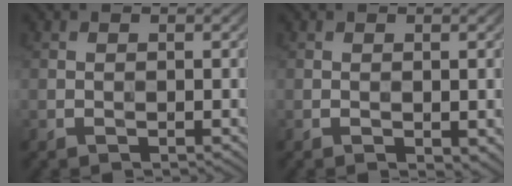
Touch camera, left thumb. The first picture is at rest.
{"total": 1.4, "force": [-0.4, 0.6, 1.2], "torque": [-0.017, -0.006, -0.004]}